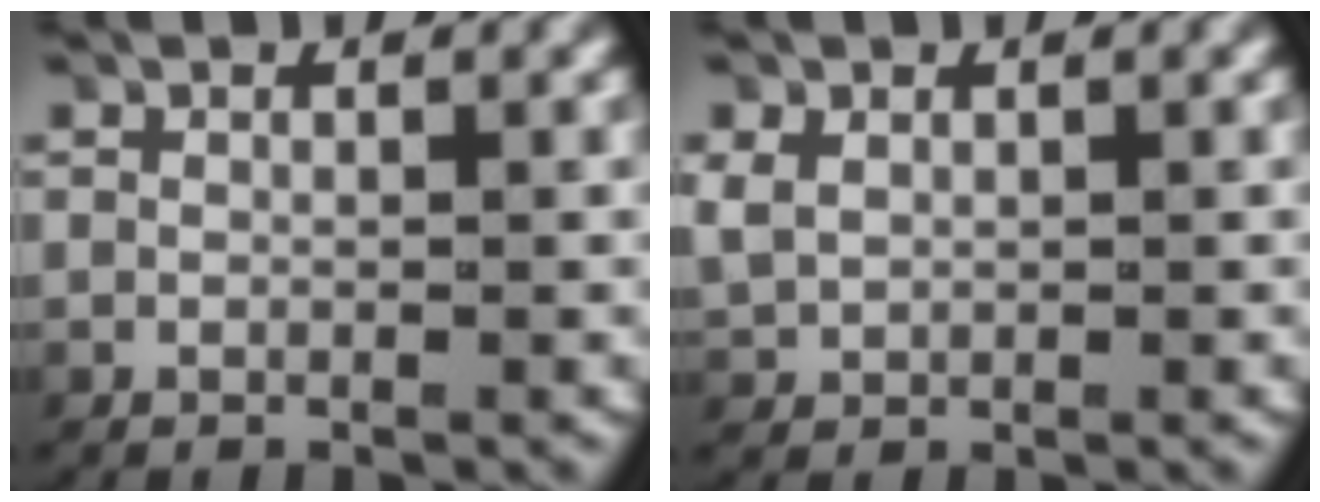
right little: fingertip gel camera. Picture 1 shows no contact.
{"total": 2.1, "force": [0.6, 1.7, 0.9], "torque": [-0.033, 0.000, 0.022]}